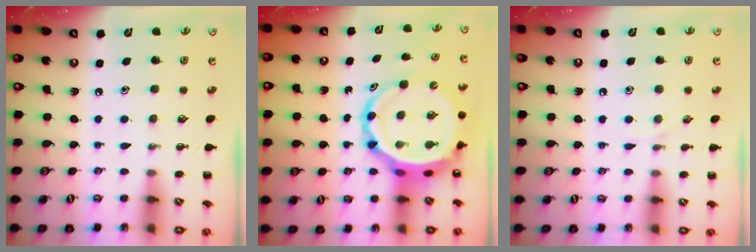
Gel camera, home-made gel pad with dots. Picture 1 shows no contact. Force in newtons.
{"total": 8.9, "press": 8.5, "slide": 2.7}
{"total": 3.0, "press": 2.8, "slide": 1.1}